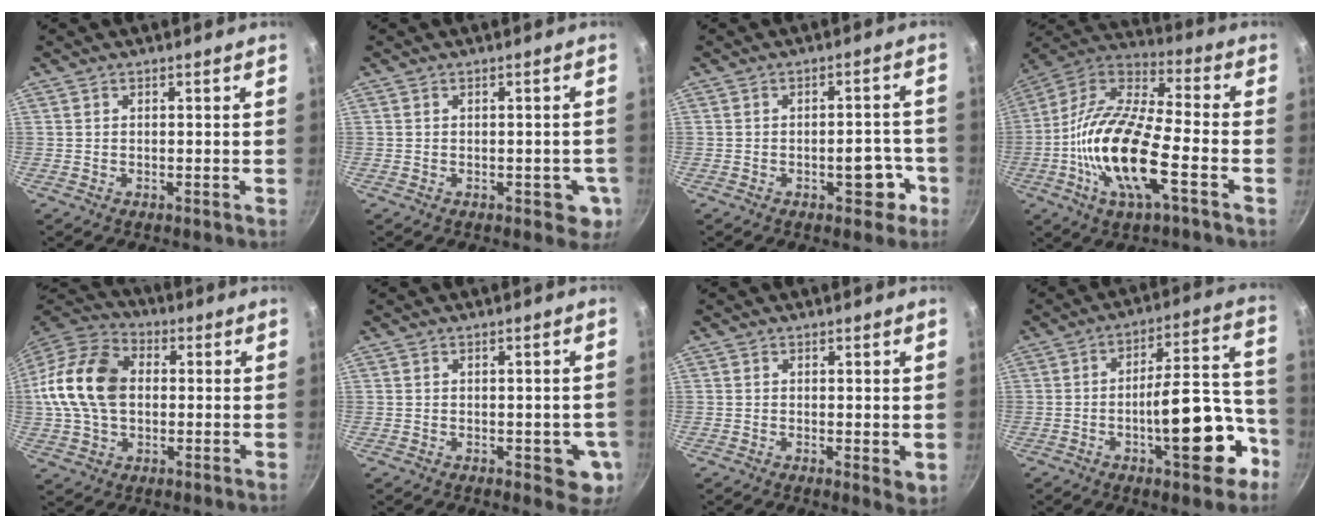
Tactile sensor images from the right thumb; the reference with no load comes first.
{"total": 4.2, "force": [-1.1, 2.6, 3.2], "torque": [-0.011, 0.008, -0.013]}
{"total": 6.4, "force": [-2.8, 3.3, 4.7], "torque": [-0.026, 0.028, -0.032]}
{"total": 20.0, "force": [-5.8, 7.0, 17.8], "torque": [-0.344, 0.035, -0.132]}
{"total": 18.7, "force": [1.2, 13.2, 13.2], "torque": [-0.244, 0.032, 0.010]}
{"total": 6.0, "force": [-1.1, 3.2, 5.0], "torque": [-0.036, -0.002, -0.012]}
{"total": 2.7, "force": [0.3, 1.2, 2.5], "torque": [-0.034, -0.009, 0.003]}
{"total": 17.4, "force": [-6.7, 6.5, 14.6], "torque": [-0.170, 0.059, -0.099]}